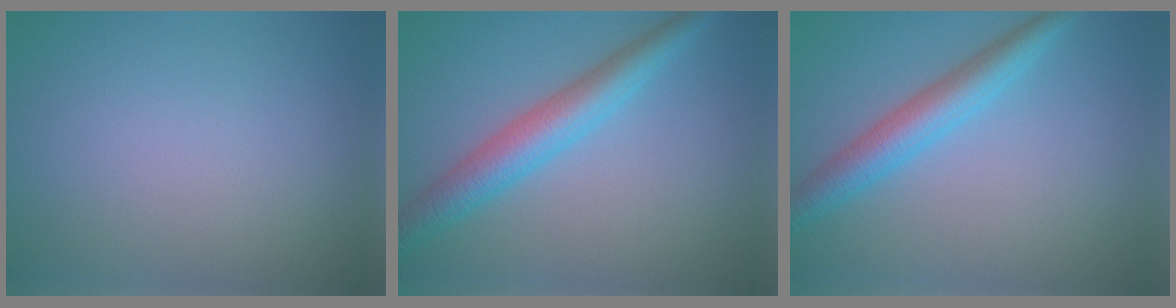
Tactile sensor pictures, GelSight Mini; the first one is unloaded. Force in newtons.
{"total": 5.0, "press": 5.0, "slide": 0.1}
{"total": 4.2, "press": 4.2, "slide": 0.1}